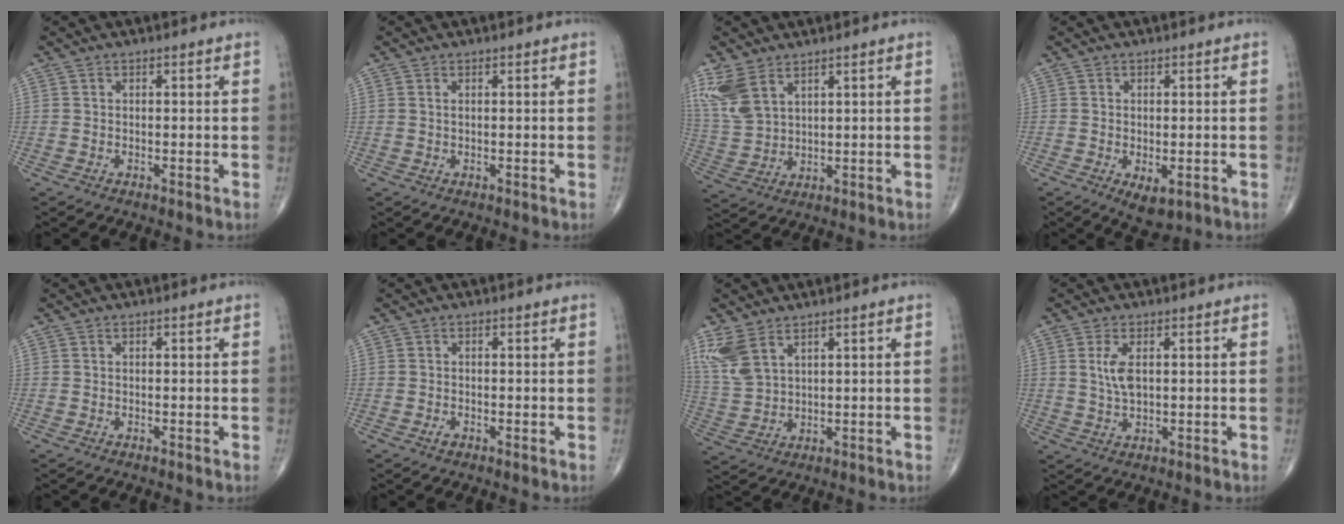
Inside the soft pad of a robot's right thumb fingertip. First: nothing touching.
{"total": 0.5, "force": [0.3, 0.2, 0.4], "torque": [-0.013, 0.005, 0.007]}
{"total": 8.5, "force": [5.2, 4.2, 5.2], "torque": [-0.117, -0.012, 0.121]}
{"total": 4.3, "force": [-1.4, 2.2, 3.4], "torque": [-0.049, -0.006, -0.012]}
{"total": 0.0}
{"total": 1.0, "force": [-0.5, 0.6, 0.7], "torque": [-0.013, 0.000, -0.009]}
{"total": 7.3, "force": [4.6, 3.3, 4.6], "torque": [-0.105, -0.011, 0.107]}
{"total": 4.6, "force": [1.1, 2.1, 3.9], "torque": [-0.083, -0.006, 0.027]}